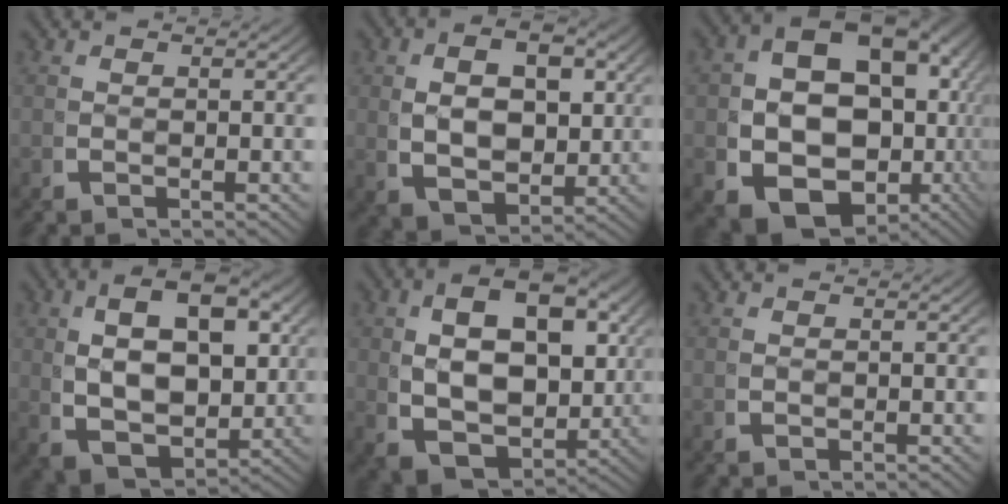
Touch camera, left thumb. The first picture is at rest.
{"total": 7.2, "force": [0.8, 5.1, 5.1], "torque": [-0.089, -0.021, 0.027]}
{"total": 16.1, "force": [-1.7, 11.5, 11.1], "torque": [-0.221, -0.070, 0.002]}
{"total": 11.3, "force": [0.8, 7.8, 8.2], "torque": [-0.148, -0.028, 0.025]}
{"total": 12.3, "force": [0.1, 8.9, 8.5], "torque": [-0.159, -0.042, 0.017]}
{"total": 0.0}